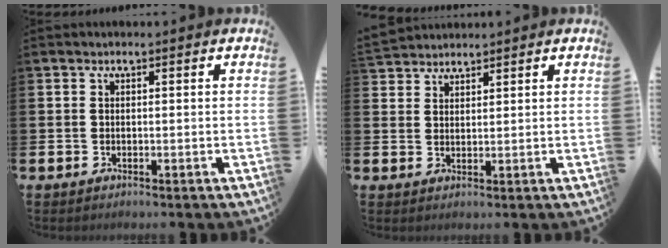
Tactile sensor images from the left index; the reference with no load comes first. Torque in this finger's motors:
{"motor_torque": [1.01, -1.13, 1.00, 0.21]}